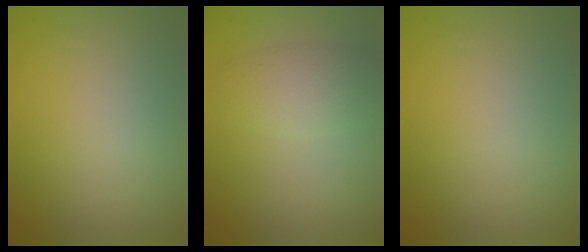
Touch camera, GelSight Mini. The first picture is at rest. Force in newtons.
{"total": 3.1, "press": 3.1, "slide": 0.2}
{"total": 0.0}